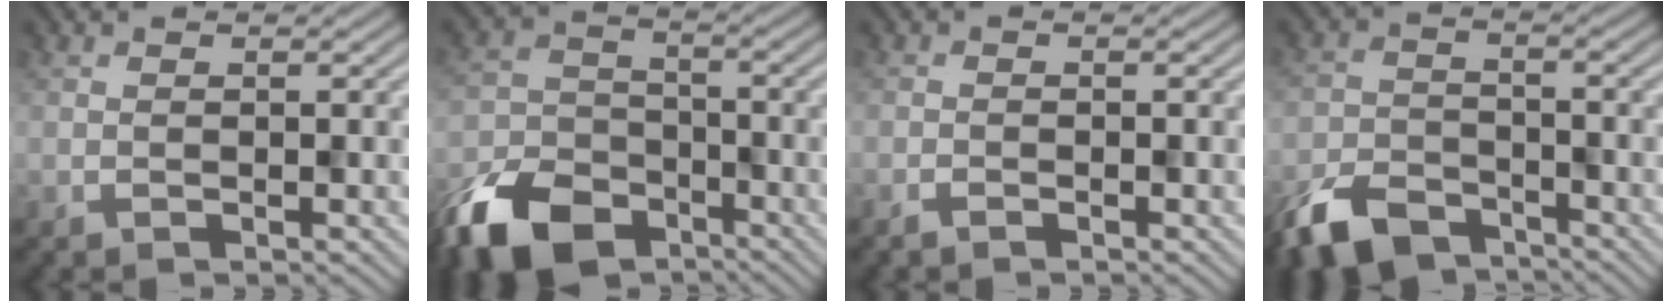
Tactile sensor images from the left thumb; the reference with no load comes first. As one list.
[{"total": 11.0, "force": [-9.3, 4.8, 3.3], "torque": [-0.084, -0.018, -0.152]}, {"total": 1.9, "force": [-1.9, -0.1, -0.2], "torque": [0.001, 0.001, -0.016]}, {"total": 7.8, "force": [-7.2, 2.5, 1.6], "torque": [-0.037, -0.013, -0.119]}]